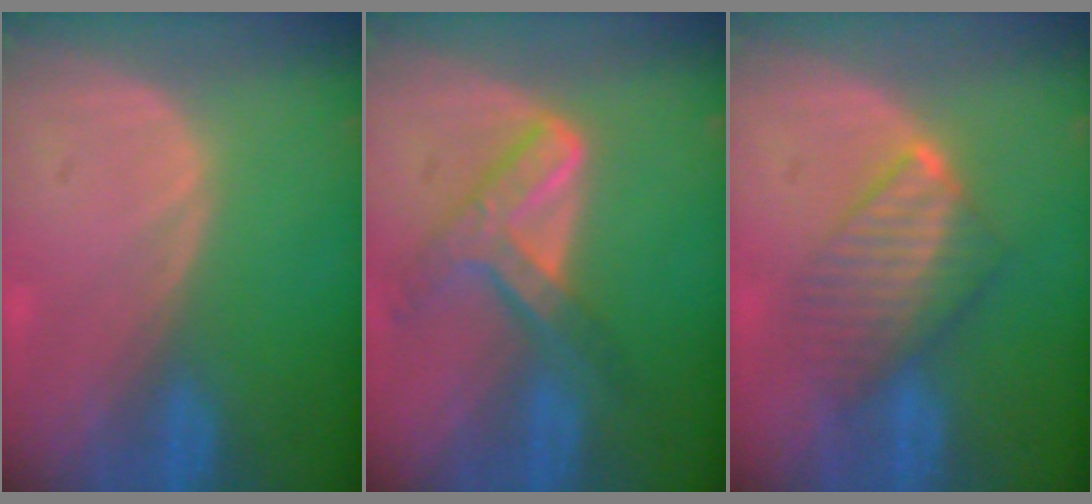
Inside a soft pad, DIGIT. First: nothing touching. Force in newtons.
{"total": 7.1, "press": 6.1, "slide": 3.7}
{"total": 6.4, "press": 6.4, "slide": 0.8}